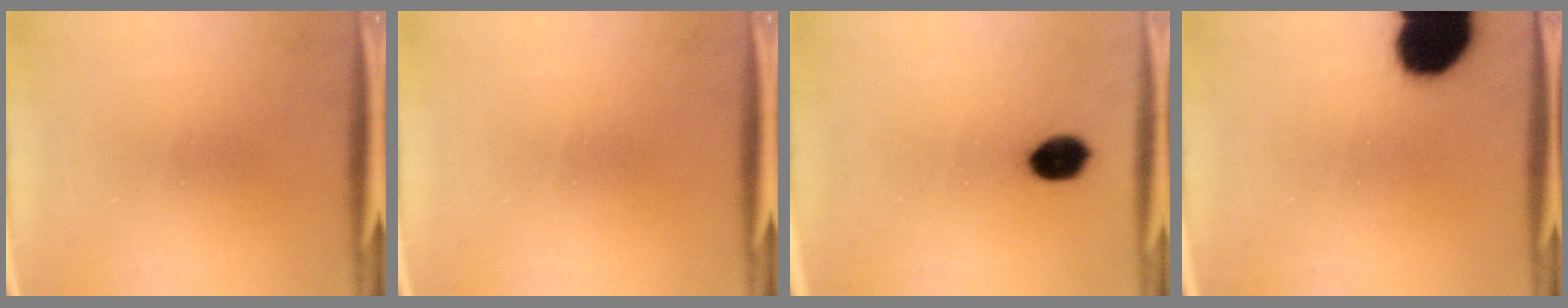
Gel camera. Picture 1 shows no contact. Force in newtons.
{"total": 0.0}
{"total": 6.1}
{"total": 16.2}